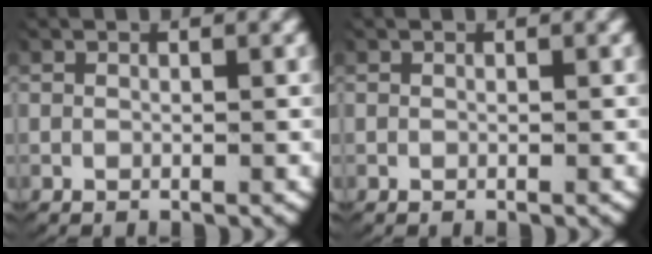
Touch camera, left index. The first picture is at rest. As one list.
[{"total": 0.0}]